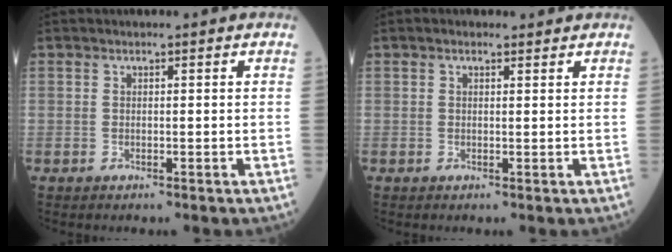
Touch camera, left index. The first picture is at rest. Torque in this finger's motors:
{"motor_torque": [0.62, -0.86, 0.02, 0.01]}